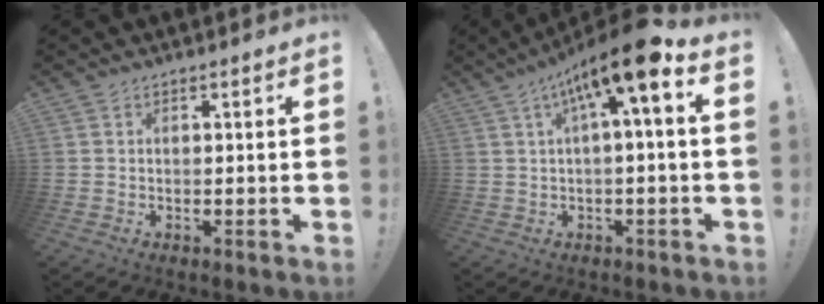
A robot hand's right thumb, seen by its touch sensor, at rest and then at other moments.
{"total": 13.0, "force": [4.8, 1.8, 11.9], "torque": [-0.205, -0.031, 0.069]}